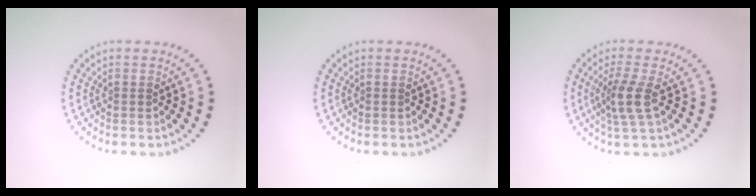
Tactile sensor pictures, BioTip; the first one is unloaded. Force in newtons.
{"total": 0.0}
{"total": 2.8, "press": 2.2, "slide": 1.7}